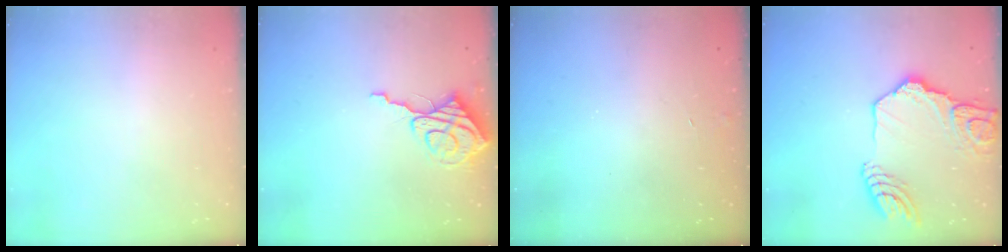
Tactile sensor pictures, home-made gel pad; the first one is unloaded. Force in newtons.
{"total": 11.4, "press": 11.3, "slide": 1.1}
{"total": 4.3, "press": 4.2, "slide": 0.4}
{"total": 18.1, "press": 18.0, "slide": 2.0}